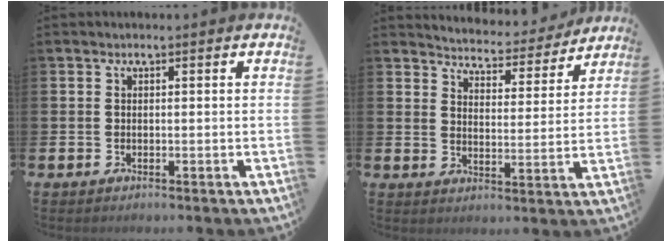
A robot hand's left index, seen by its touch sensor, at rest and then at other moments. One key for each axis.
{"total": 4.7, "fx": 4.7, "fy": 0.8, "fz": 0.1, "tx": -0.022, "ty": -0.040, "tz": 0.077}